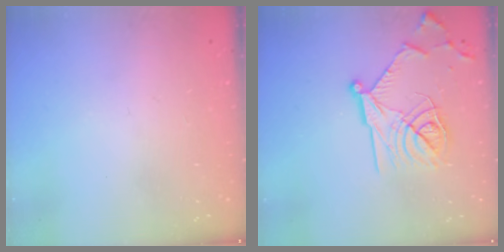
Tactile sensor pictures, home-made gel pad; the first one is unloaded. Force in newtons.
{"total": 18.1, "press": 18.1, "slide": 1.0}